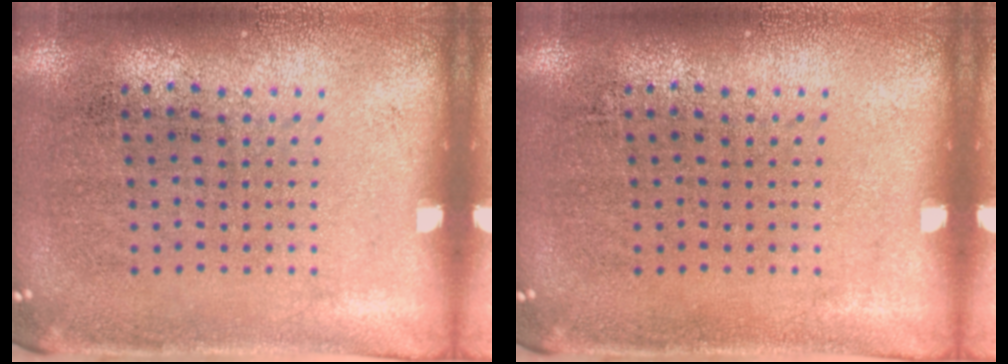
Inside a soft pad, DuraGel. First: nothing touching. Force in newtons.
{"total": 0.0}